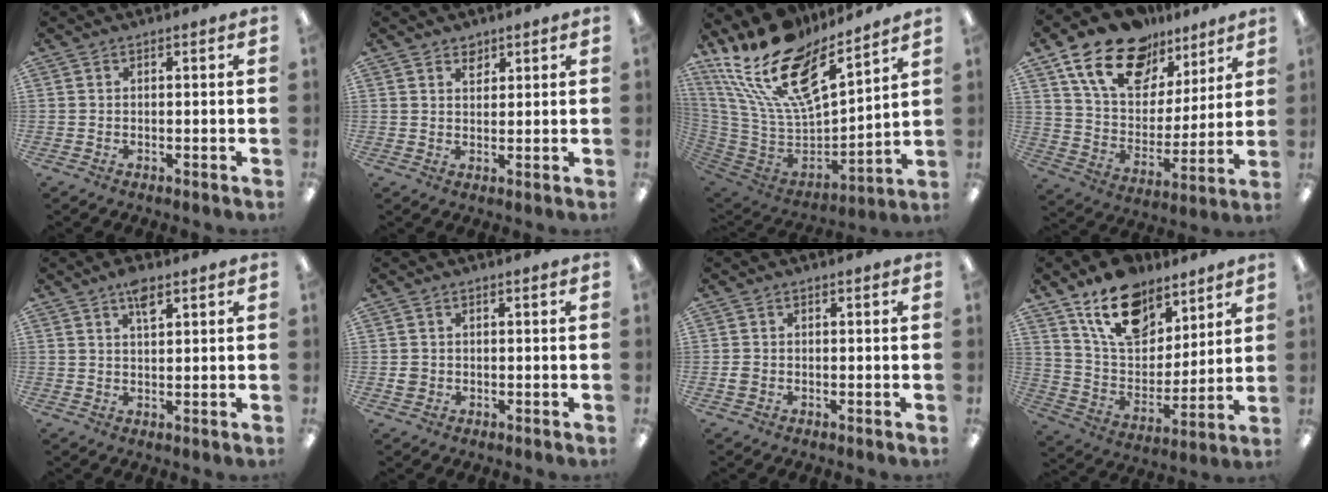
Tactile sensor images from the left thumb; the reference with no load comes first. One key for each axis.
{"total": 2.6, "fx": 2.1, "fy": 1.5, "fz": 0.6, "tx": 0.003, "ty": -0.009, "tz": 0.036}
{"total": 24.1, "fx": 16.4, "fy": 10.3, "fz": 14.4, "tx": -0.267, "ty": -0.104, "tz": 0.292}
{"total": 18.6, "fx": 12.2, "fy": 11.0, "fz": 8.7, "tx": -0.162, "ty": -0.060, "tz": 0.222}
{"total": 4.6, "fx": 2.9, "fy": 1.7, "fz": 3.0, "tx": -0.052, "ty": -0.003, "tz": 0.048}
{"total": 2.0, "fx": -0.1, "fy": 1.8, "fz": 0.7, "tx": -0.004, "ty": 0.002, "tz": -0.006}
{"total": 1.6, "fx": -0.4, "fy": 1.3, "fz": 0.9, "tx": -0.015, "ty": 0.004, "tz": -0.007}
{"total": 17.9, "fx": 12.3, "fy": 10.0, "fz": 8.3, "tx": -0.143, "ty": -0.065, "tz": 0.224}